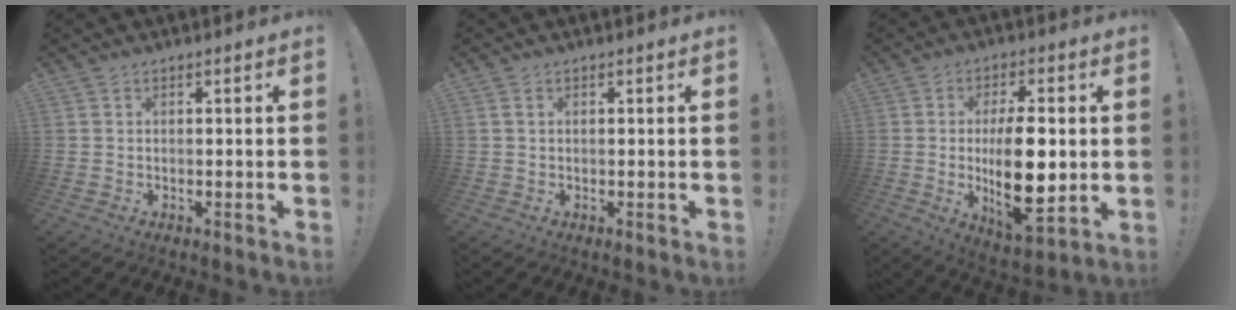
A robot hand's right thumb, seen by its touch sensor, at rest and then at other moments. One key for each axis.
{"total": 0.9, "fx": 0.5, "fy": 0.5, "fz": 0.5, "tx": -0.010, "ty": 0.001, "tz": 0.008}
{"total": 16.3, "fx": -0.5, "fy": 6.8, "fz": 14.9, "tx": -0.260, "ty": -0.014, "tz": -0.009}